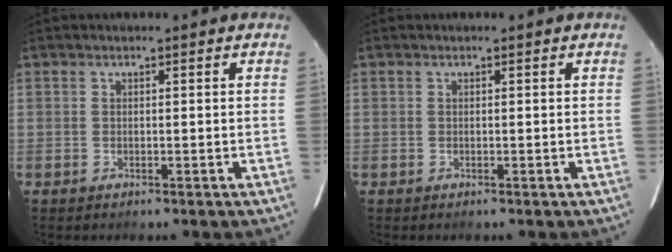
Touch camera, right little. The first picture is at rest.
{"total": 0.0}